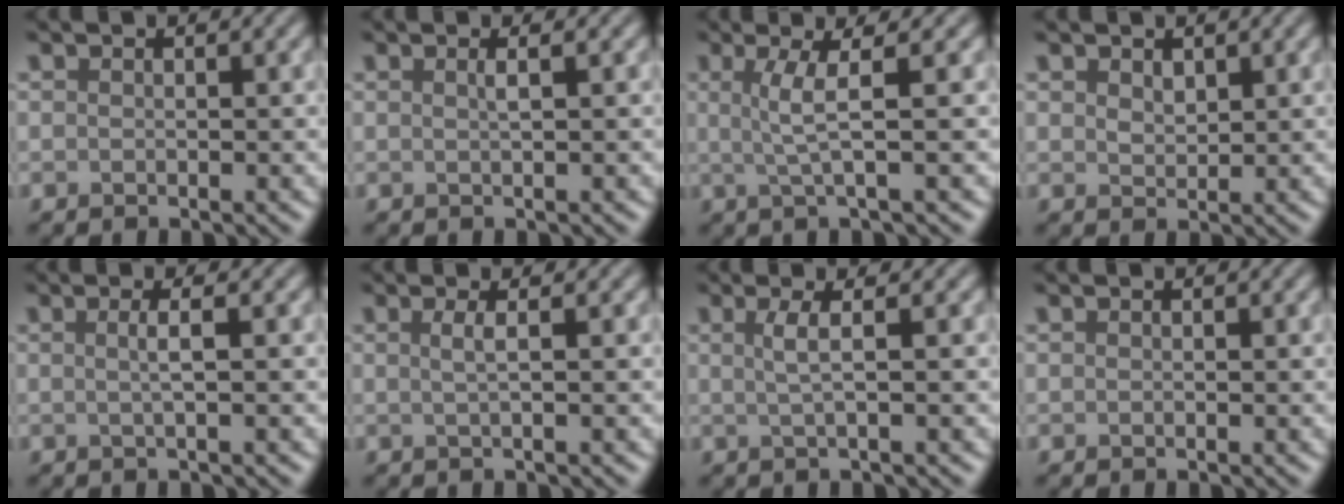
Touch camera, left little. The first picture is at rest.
{"total": 1.3, "force": [0.3, 0.4, 1.1], "torque": [-0.013, 0.003, 0.000]}
{"total": 3.3, "force": [0.5, 0.5, 3.2], "torque": [-0.062, 0.001, 0.011]}
{"total": 1.4, "force": [0.9, 0.8, 0.6], "torque": [-0.013, -0.002, 0.021]}
{"total": 1.9, "force": [0.1, 0.5, 1.8], "torque": [-0.029, 0.004, -0.004]}
{"total": 1.8, "force": [0.3, 0.6, 1.6], "torque": [-0.024, 0.002, -0.003]}
{"total": 2.4, "force": [0.4, 0.6, 2.2], "torque": [-0.040, 0.002, 0.001]}
{"total": 0.0}